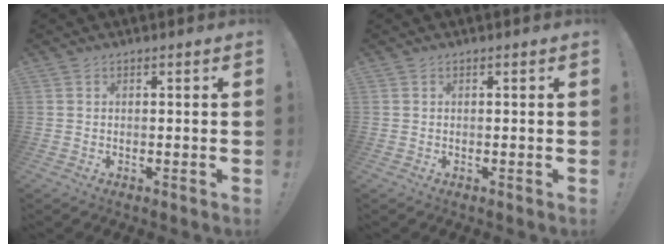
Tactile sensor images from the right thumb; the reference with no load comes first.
{"total": 0.0}